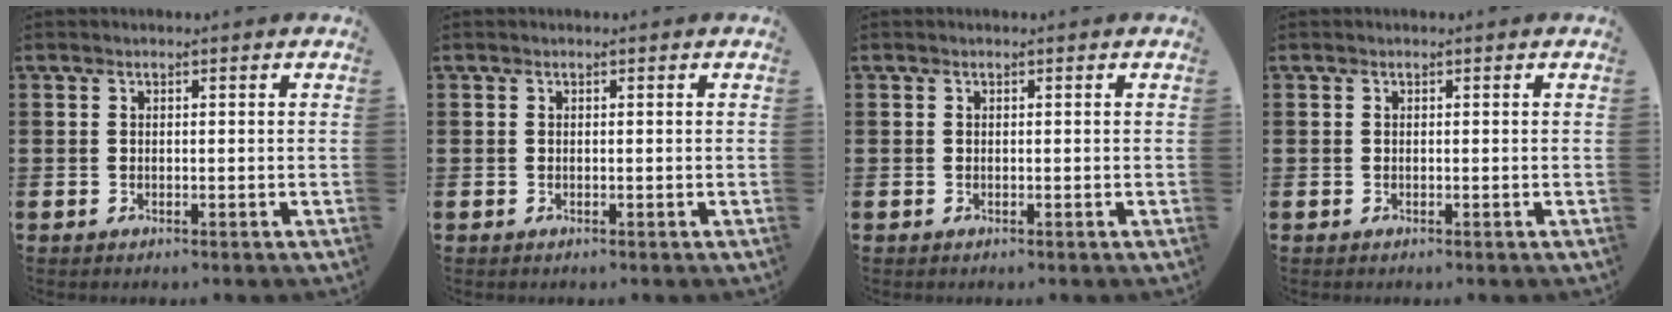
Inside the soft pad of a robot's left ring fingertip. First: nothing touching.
{"total": 0.0}
{"total": 0.0}
{"total": 0.0}